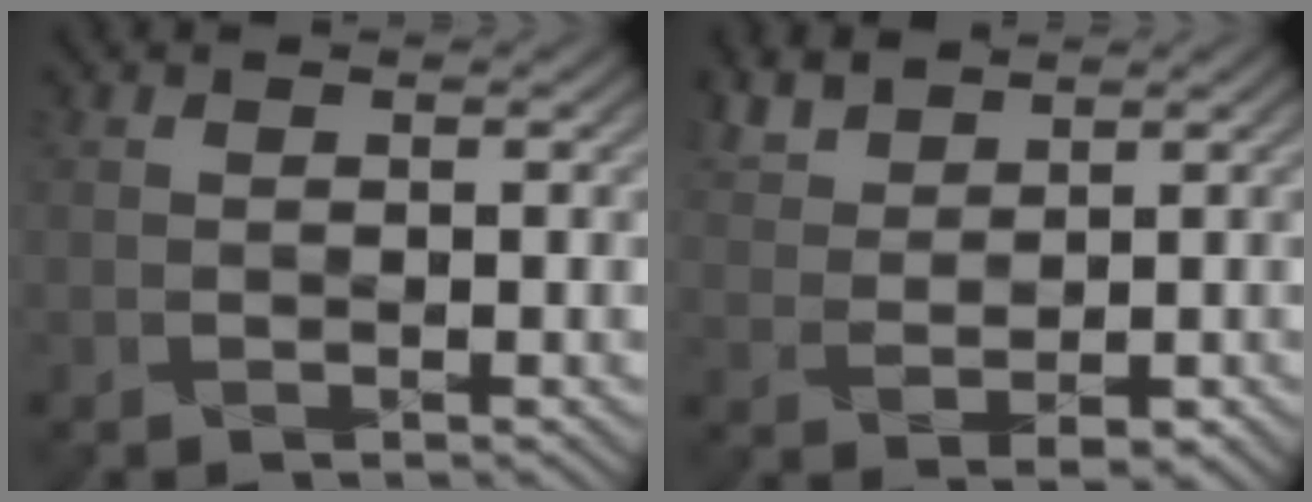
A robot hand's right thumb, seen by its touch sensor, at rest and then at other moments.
{"total": 4.4, "force": [3.3, 2.1, 2.0], "torque": [-0.058, 0.009, 0.075]}